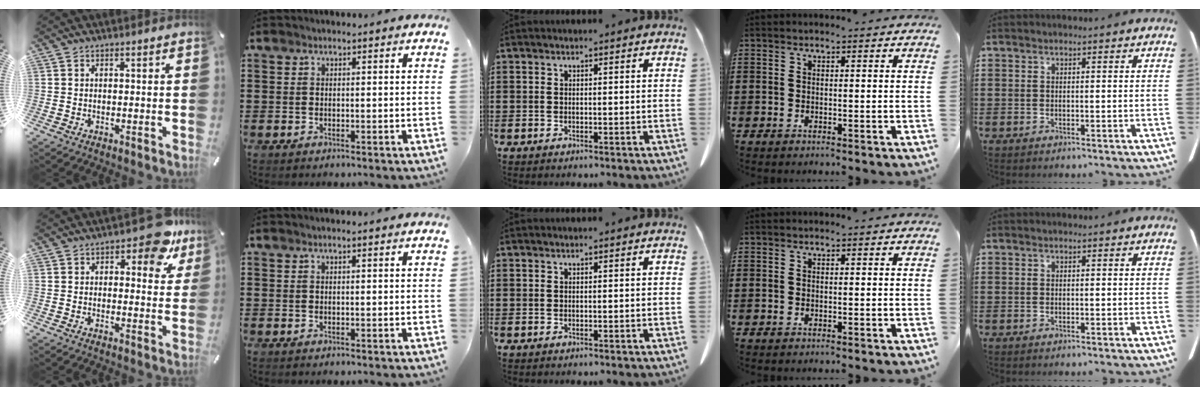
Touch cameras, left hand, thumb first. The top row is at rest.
{"thumb": {"total": 10.5, "force": [6.1, 5.1, 6.9], "torque": [-0.072, -0.032, 0.099]}, "index": {"total": 0.6, "force": [0.4, 0.0, 0.5], "torque": [-0.009, 0.000, 0.008]}}